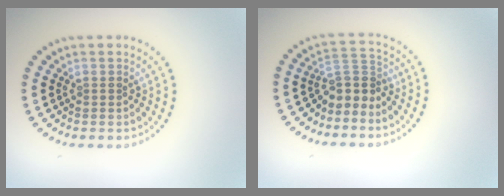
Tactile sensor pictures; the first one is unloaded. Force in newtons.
{"total": 2.9, "press": 2.0, "slide": 2.1}